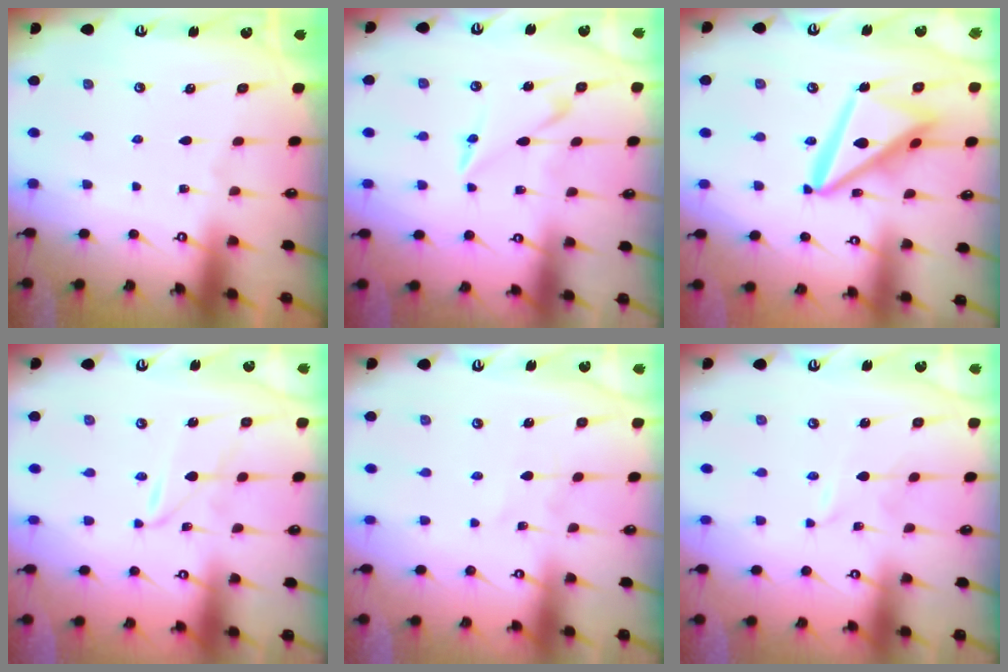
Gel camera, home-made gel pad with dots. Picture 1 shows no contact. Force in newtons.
{"total": 6.1, "press": 6.0, "slide": 0.6}
{"total": 16.5, "press": 16.4, "slide": 1.9}
{"total": 2.5, "press": 2.5, "slide": 0.3}
{"total": 0.7, "press": 0.7, "slide": 0.0}
{"total": 1.1, "press": 1.1, "slide": 0.1}